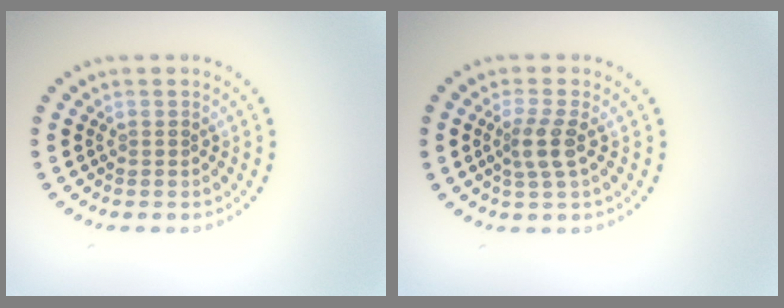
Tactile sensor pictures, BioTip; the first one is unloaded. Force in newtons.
{"total": 2.3, "press": 1.9, "slide": 1.3}